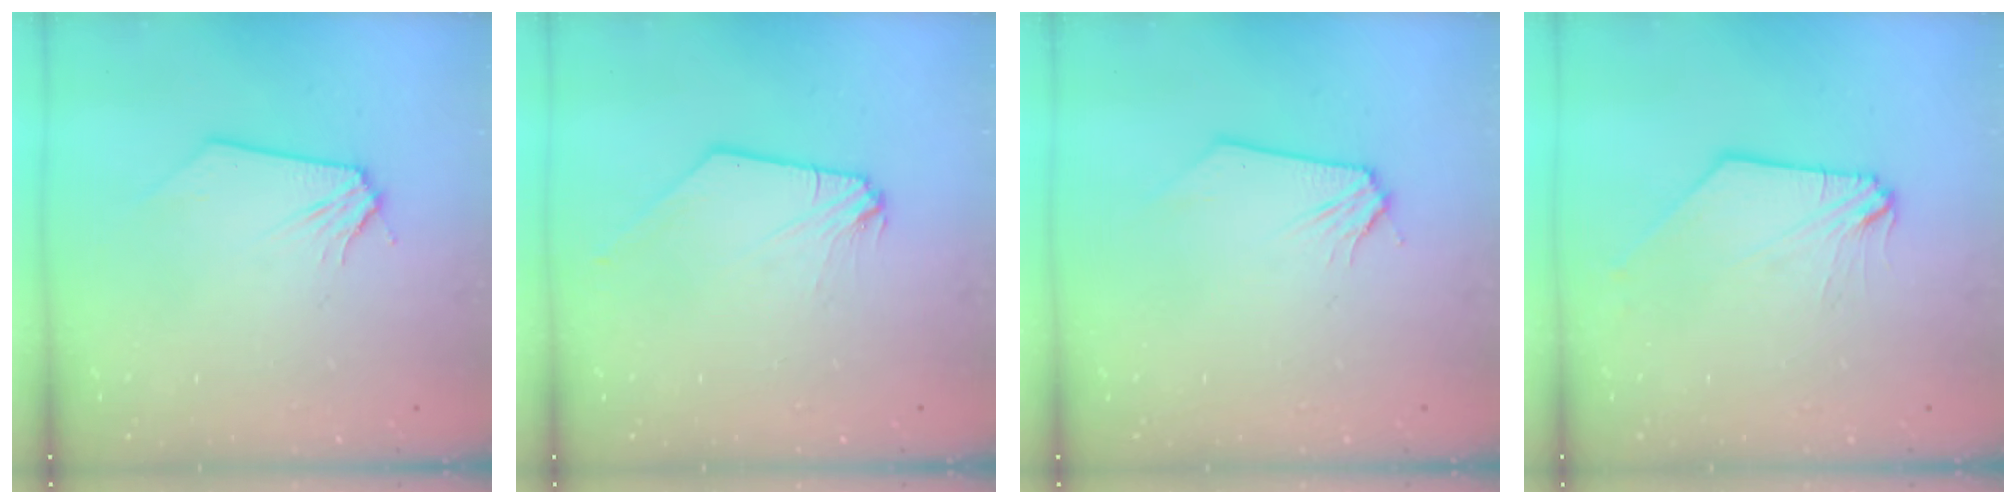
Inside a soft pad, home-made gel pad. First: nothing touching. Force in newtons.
{"total": 0.6, "press": 0.5, "slide": 0.1}
{"total": 0.0}
{"total": 1.6, "press": 1.6, "slide": 0.4}